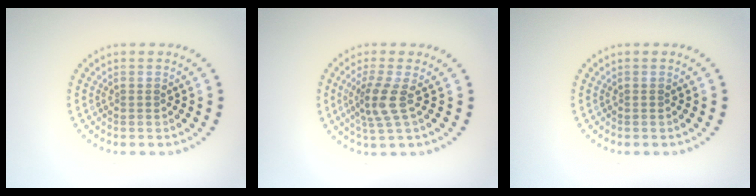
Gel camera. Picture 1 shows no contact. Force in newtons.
{"total": 3.0, "press": 2.2, "slide": 2.0}
{"total": 0.0}